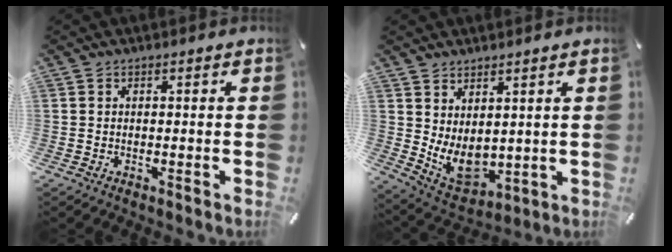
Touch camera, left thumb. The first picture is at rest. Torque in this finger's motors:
{"motor_torque": [1.34, 1.97, 0.21, -0.08, 0.27]}